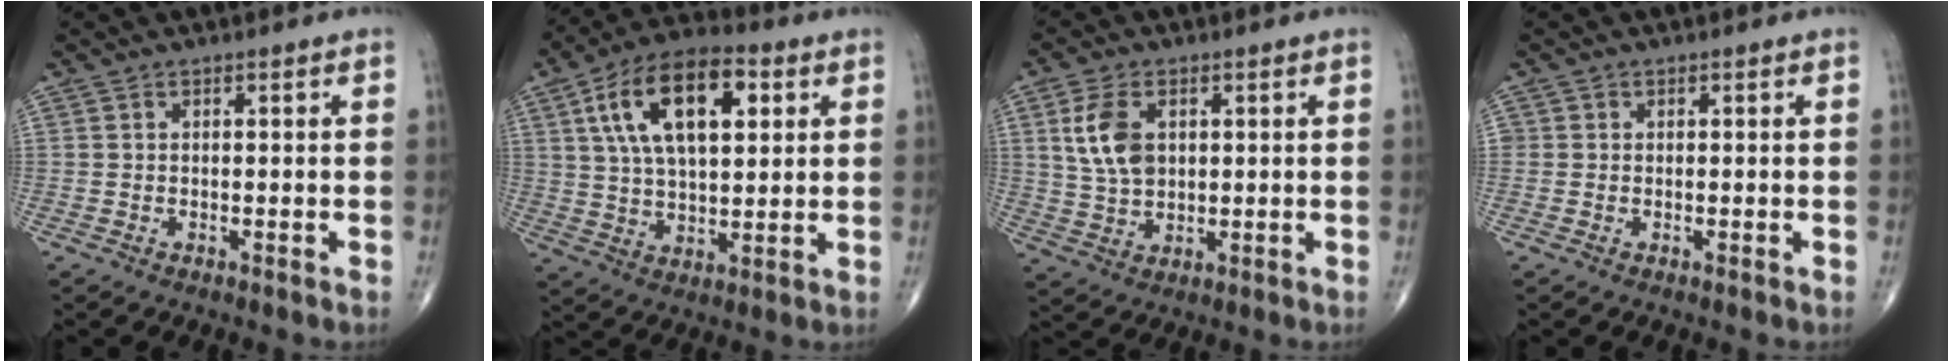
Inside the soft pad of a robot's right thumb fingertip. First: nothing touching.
{"total": 17.8, "force": [5.8, 8.9, 14.3], "torque": [-0.233, 0.004, 0.096]}
{"total": 8.3, "force": [2.2, 5.3, 6.1], "torque": [-0.115, -0.005, 0.048]}
{"total": 0.7, "force": [0.0, 0.7, 0.1], "torque": [0.005, 0.003, -0.001]}